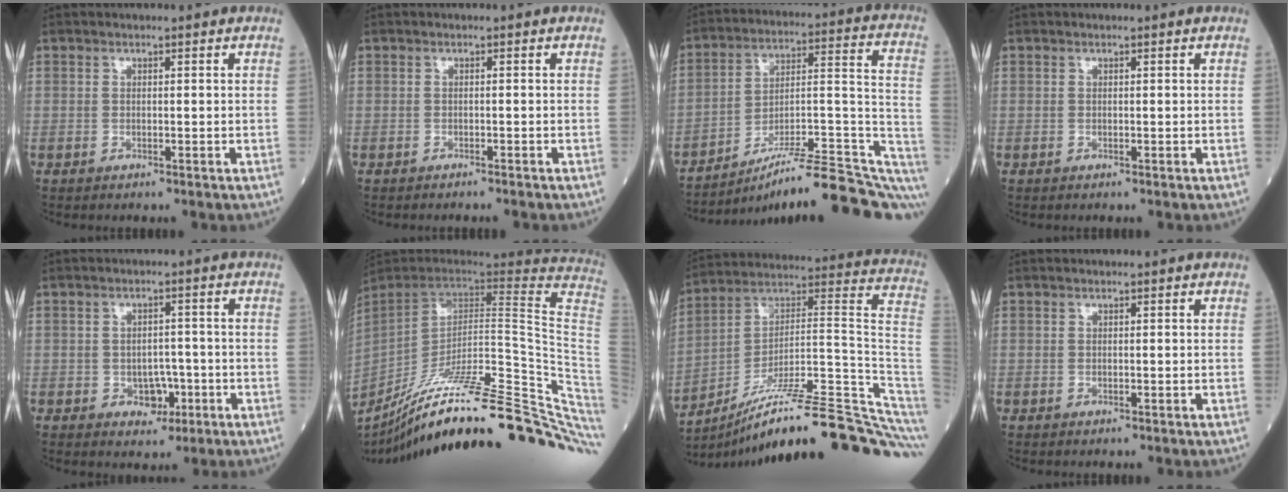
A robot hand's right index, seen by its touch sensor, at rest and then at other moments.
{"total": 1.5, "force": [-1.5, -0.1, 0.4], "torque": [-0.005, 0.000, -0.019]}
{"total": 21.6, "force": [-16.3, 2.4, 14.0], "torque": [-0.135, 0.034, -0.243]}
{"total": 0.0}
{"total": 4.0, "force": [-1.5, 2.8, 2.4], "torque": [-0.025, 0.006, -0.016]}
{"total": 38.5, "force": [-28.2, 3.8, 25.9], "torque": [-0.276, -0.048, -0.401]}
{"total": 27.6, "force": [-20.9, 0.8, 17.9], "torque": [-0.154, 0.044, -0.320]}
{"total": 0.0}